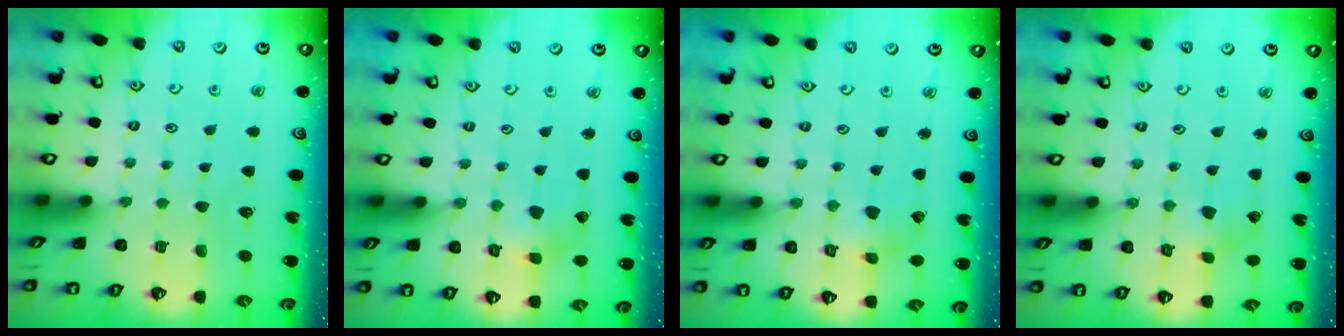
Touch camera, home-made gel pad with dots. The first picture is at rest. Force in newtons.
{"total": 2.2, "press": 2.2, "slide": 0.2}
{"total": 2.4, "press": 2.4, "slide": 0.2}
{"total": 1.5, "press": 1.5, "slide": 0.2}